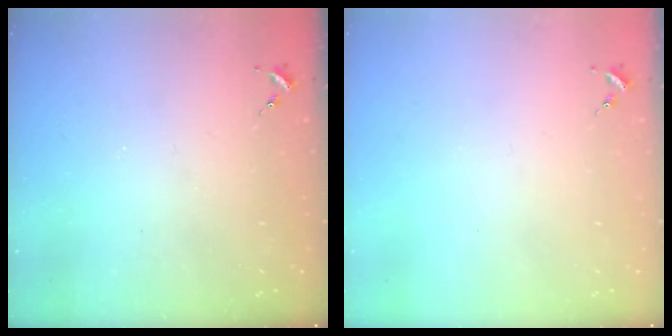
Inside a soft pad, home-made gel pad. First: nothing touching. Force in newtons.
{"total": 0.0}